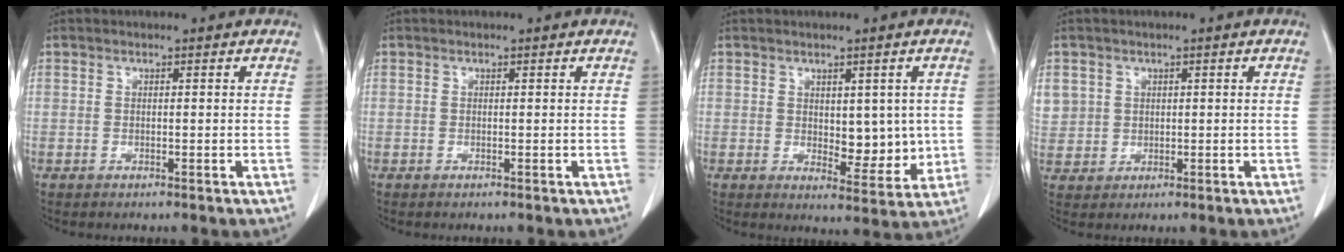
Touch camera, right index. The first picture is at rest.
{"total": 0.0}
{"total": 6.5, "force": [0.4, 3.4, 5.5], "torque": [-0.063, -0.008, 0.018]}
{"total": 6.1, "force": [2.1, 5.7, 1.1], "torque": [-0.038, 0.011, 0.053]}